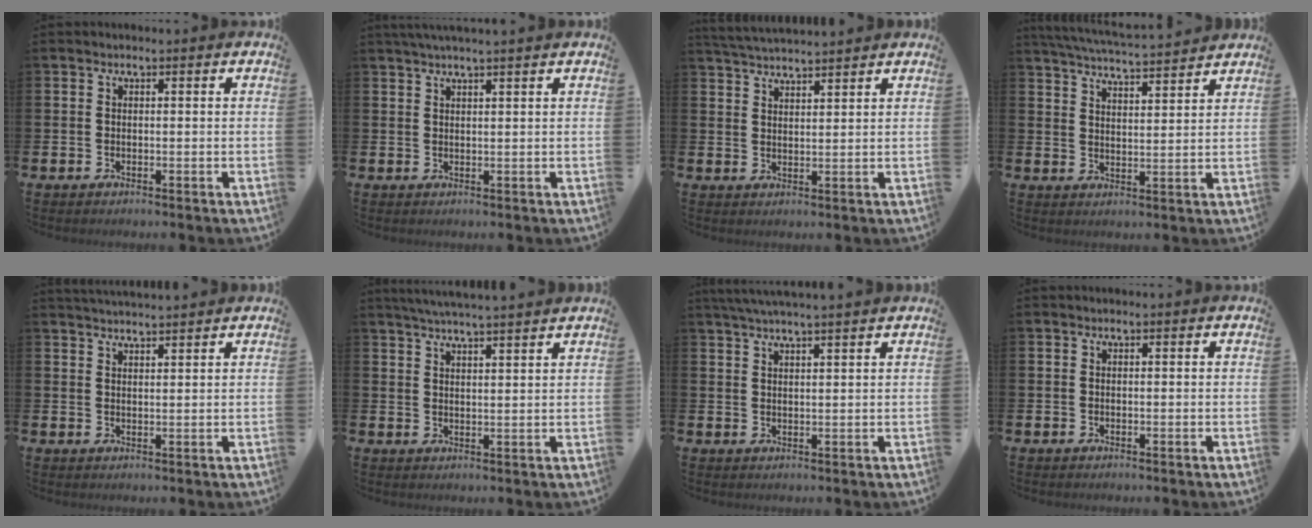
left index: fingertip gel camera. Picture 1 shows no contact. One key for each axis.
{"total": 1.8, "fx": 1.7, "fy": -0.3, "fz": 0.7, "tx": -0.021, "ty": 0.000, "tz": 0.032}
{"total": 3.6, "fx": 3.6, "fy": -0.1, "fz": 0.2, "tx": -0.022, "ty": -0.014, "tz": 0.069}
{"total": 5.4, "fx": 5.4, "fy": 0.0, "fz": 0.9, "tx": -0.041, "ty": -0.033, "tz": 0.096}
{"total": 2.7, "fx": 2.7, "fy": -0.1, "fz": 0.2, "tx": -0.009, "ty": -0.011, "tz": 0.050}
{"total": 4.4, "fx": 4.3, "fy": -0.7, "fz": 0.8, "tx": -0.034, "ty": -0.013, "tz": 0.078}
{"total": 3.2, "fx": 3.1, "fy": -0.5, "fz": 0.9, "tx": -0.030, "ty": -0.004, "tz": 0.058}
{"total": 0.0}